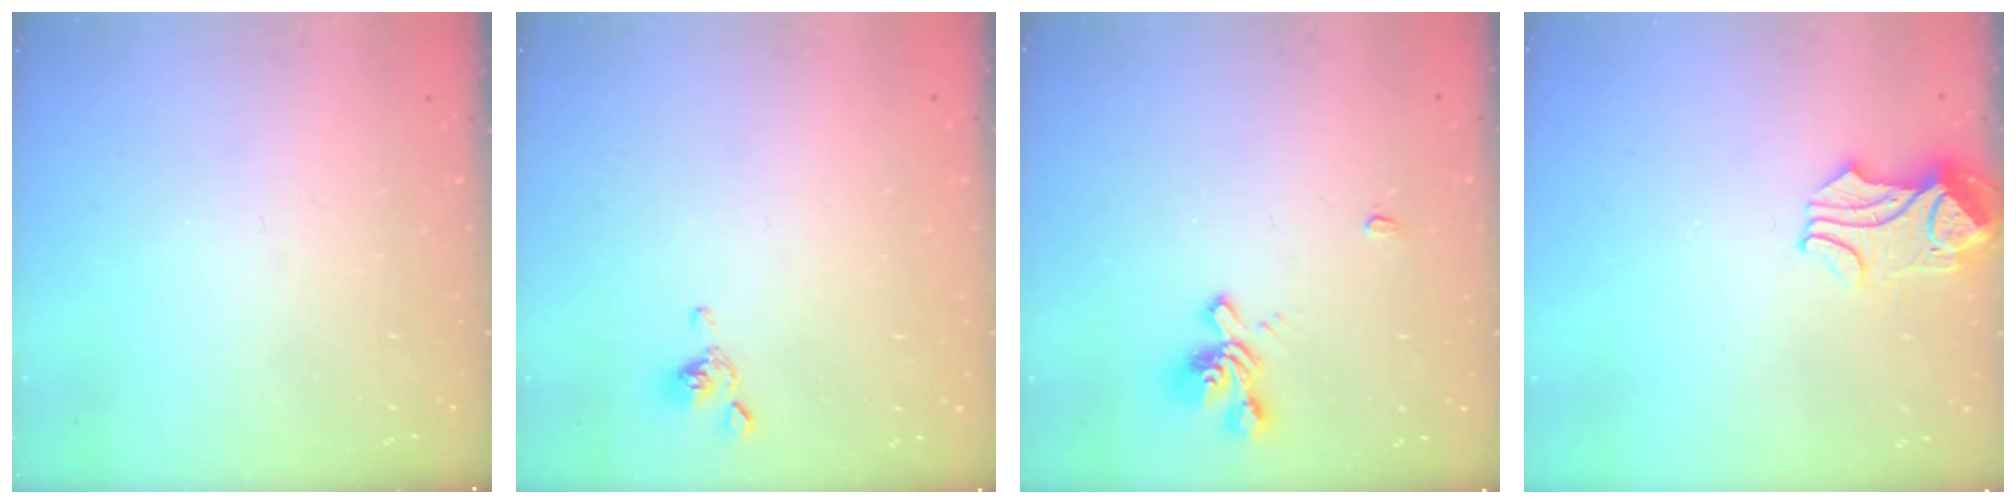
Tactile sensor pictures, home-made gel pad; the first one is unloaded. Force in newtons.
{"total": 2.4, "press": 2.3, "slide": 0.8}
{"total": 1.5, "press": 1.0, "slide": 1.1}
{"total": 2.0, "press": 1.8, "slide": 1.0}